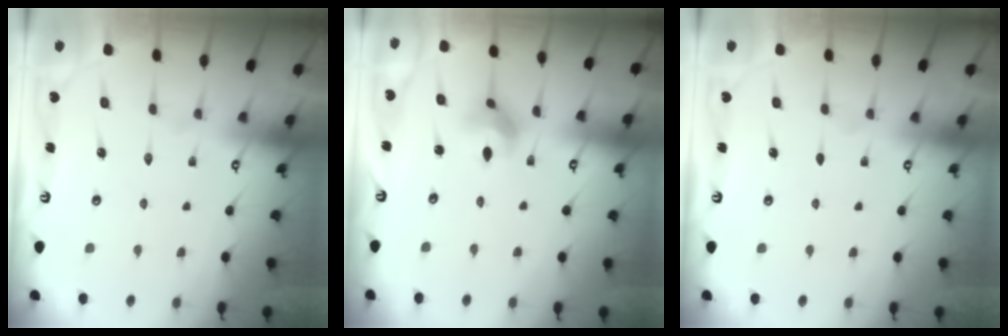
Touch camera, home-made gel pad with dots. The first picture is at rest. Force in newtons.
{"total": 5.1, "press": 5.0, "slide": 0.9}
{"total": 0.0}